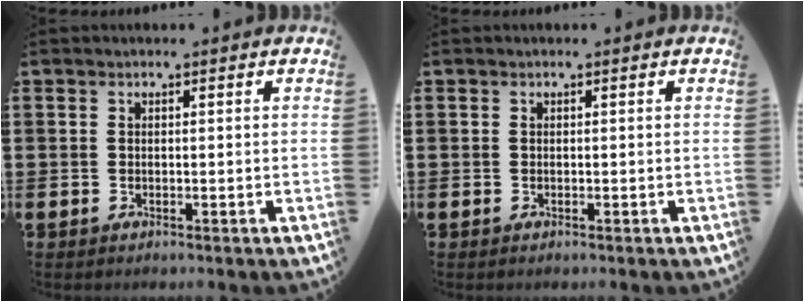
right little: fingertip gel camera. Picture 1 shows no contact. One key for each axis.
{"total": 0.0}